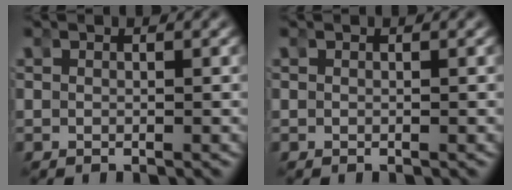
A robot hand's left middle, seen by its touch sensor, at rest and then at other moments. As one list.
[{"total": 0.0}]